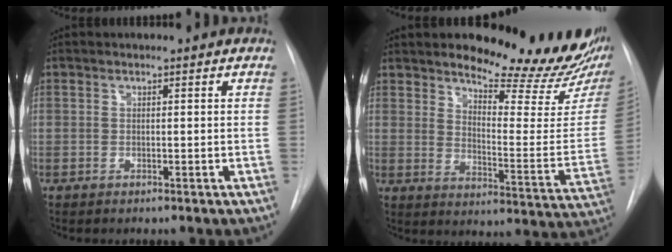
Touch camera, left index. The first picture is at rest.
{"total": 20.3, "force": [17.2, 4.7, 9.8], "torque": [-0.131, -0.095, 0.207]}